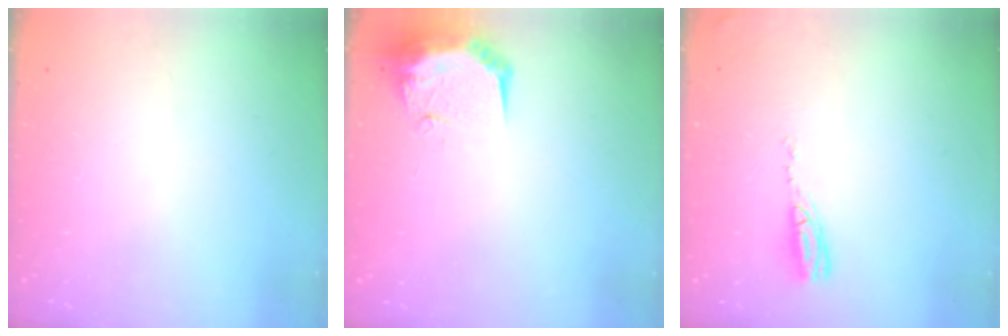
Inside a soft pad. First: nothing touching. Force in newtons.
{"total": 9.2, "press": 9.1, "slide": 0.9}
{"total": 7.9, "press": 7.9, "slide": 0.8}